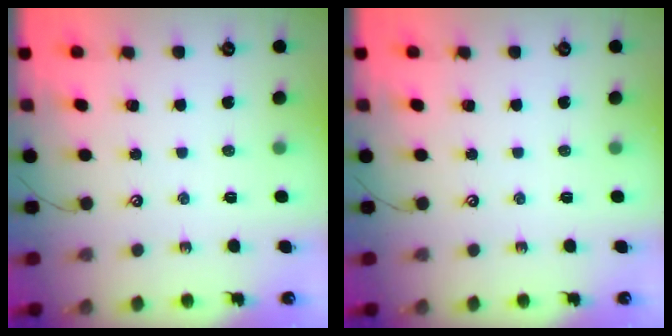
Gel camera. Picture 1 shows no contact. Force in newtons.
{"total": 0.0}